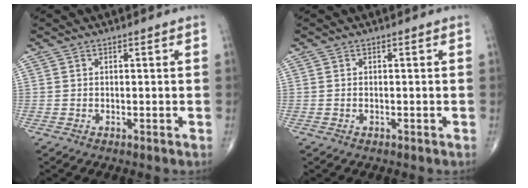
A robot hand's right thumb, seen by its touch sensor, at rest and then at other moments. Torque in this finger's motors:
{"motor_torque": [-0.29, -0.01, -0.08, 0.02, -0.01]}